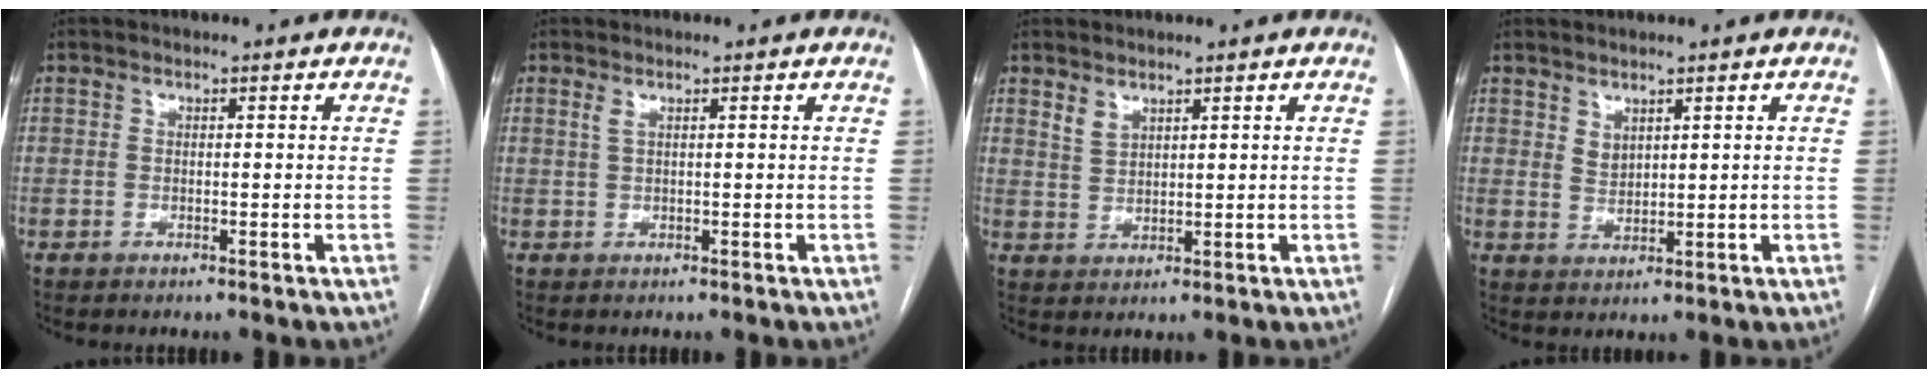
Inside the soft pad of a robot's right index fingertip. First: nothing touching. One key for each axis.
{"total": 1.0, "fx": 0.6, "fy": 0.1, "fz": 0.8, "tx": -0.025, "ty": 0.005, "tz": 0.014}
{"total": 2.5, "fx": 2.0, "fy": 1.1, "fz": 0.9, "tx": -0.020, "ty": -0.002, "tz": 0.047}
{"total": 2.3, "fx": 1.6, "fy": 1.3, "fz": 1.0, "tx": -0.017, "ty": -0.004, "tz": 0.040}